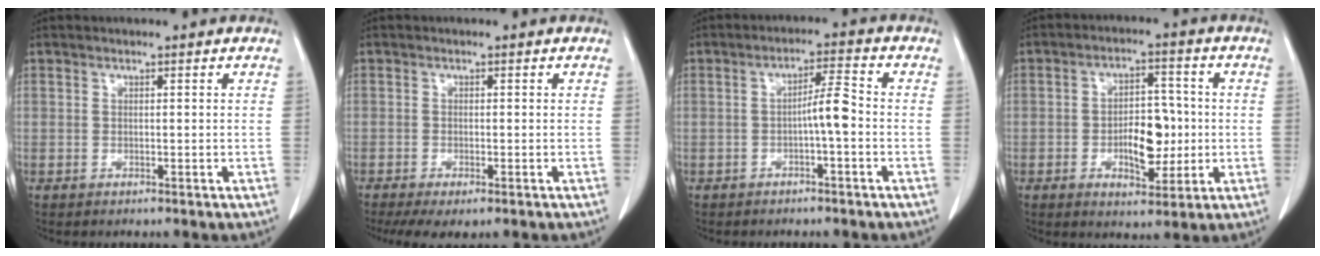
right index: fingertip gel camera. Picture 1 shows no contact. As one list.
[{"total": 5.9, "force": [-4.1, 1.8, 3.8], "torque": [-0.058, -0.015, -0.063]}, {"total": 4.1, "force": [-1.1, 0.2, 4.0], "torque": [-0.063, 0.009, -0.020]}, {"total": 6.0, "force": [-0.4, 3.7, 4.7], "torque": [-0.061, 0.007, 0.002]}]